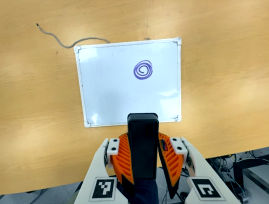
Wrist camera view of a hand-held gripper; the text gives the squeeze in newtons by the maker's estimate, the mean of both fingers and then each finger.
{"total": 10.1, "left": 8.0, "right": 12.2}